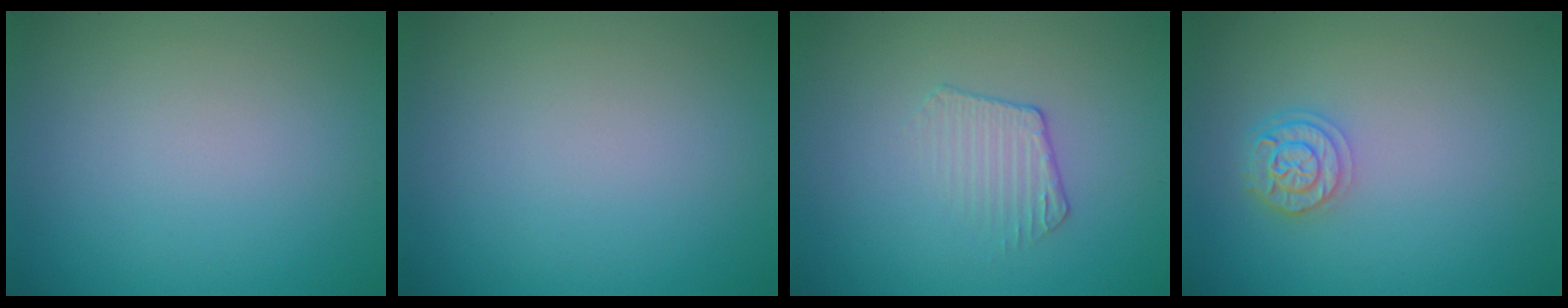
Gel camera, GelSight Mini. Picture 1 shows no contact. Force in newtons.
{"total": 0.0}
{"total": 1.8, "press": 0.9, "slide": 1.5}
{"total": 2.5, "press": 2.1, "slide": 1.3}